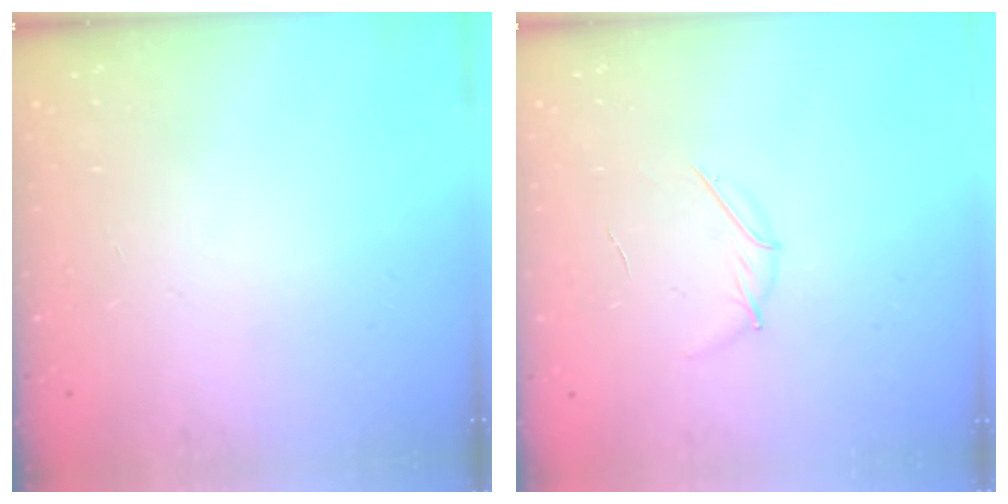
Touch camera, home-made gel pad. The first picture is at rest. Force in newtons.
{"total": 3.8, "press": 3.6, "slide": 1.1}